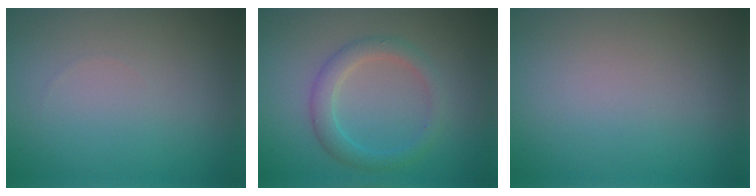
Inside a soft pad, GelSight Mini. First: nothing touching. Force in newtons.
{"total": 2.6, "press": 2.6, "slide": 0.0}
{"total": 0.0}